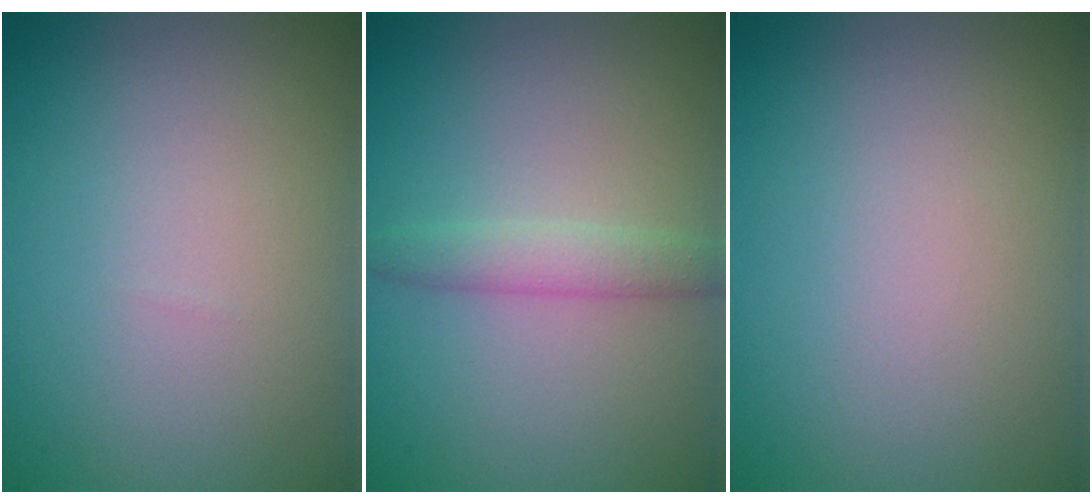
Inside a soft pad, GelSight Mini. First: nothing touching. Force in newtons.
{"total": 2.1, "press": 2.1, "slide": 0.1}
{"total": 0.0}